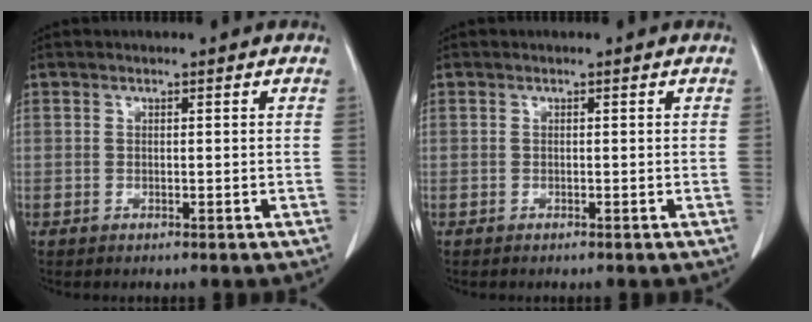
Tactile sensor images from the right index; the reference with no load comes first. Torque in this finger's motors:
{"motor_torque": [0.00, 0.00, -0.10, -0.06]}